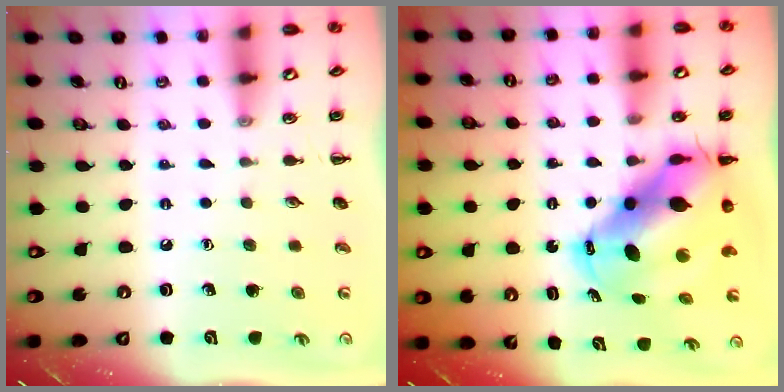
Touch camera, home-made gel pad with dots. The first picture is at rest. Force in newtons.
{"total": 13.2, "press": 12.7, "slide": 3.8}